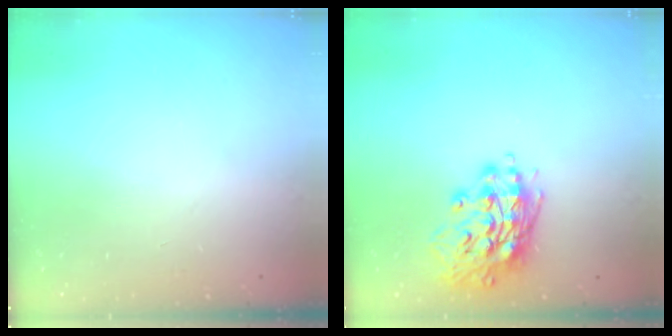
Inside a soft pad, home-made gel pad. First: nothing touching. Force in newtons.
{"total": 15.7, "press": 15.5, "slide": 2.5}